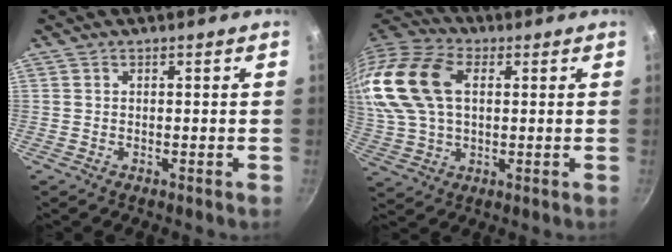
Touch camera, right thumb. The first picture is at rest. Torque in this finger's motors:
{"motor_torque": [1.49, 3.52, 0.92, -0.69, 0.32]}